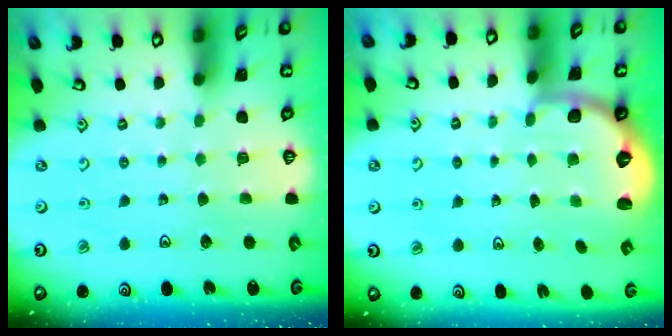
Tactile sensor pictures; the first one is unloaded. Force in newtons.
{"total": 2.8, "press": 2.0, "slide": 2.0}